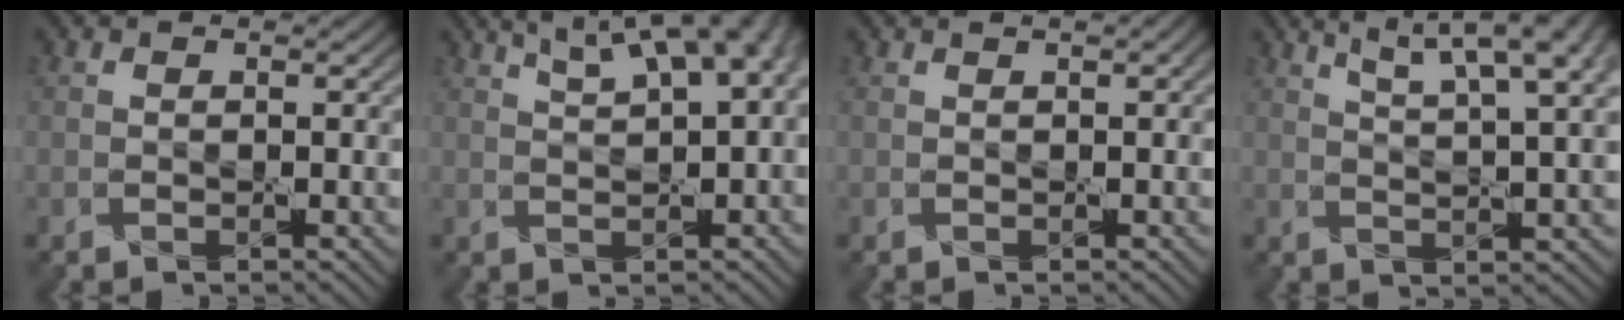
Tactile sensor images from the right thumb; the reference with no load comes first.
{"total": 9.2, "force": [4.7, 3.0, 7.3], "torque": [-0.112, 0.021, 0.068]}
{"total": 1.7, "force": [0.9, 0.6, 1.3], "torque": [-0.010, 0.000, -0.001]}
{"total": 10.8, "force": [6.5, 2.6, 8.2], "torque": [-0.115, 0.020, 0.086]}